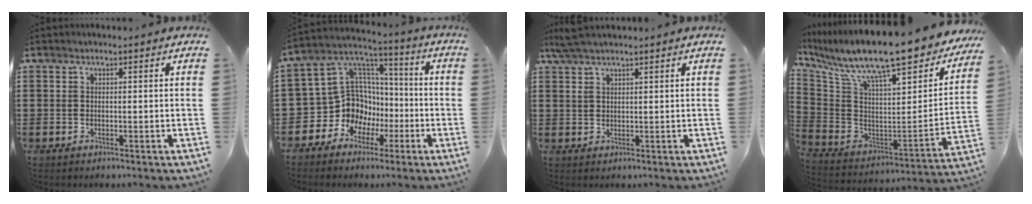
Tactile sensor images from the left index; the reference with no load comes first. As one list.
[{"total": 11.3, "force": [-2.9, 10.3, 3.6], "torque": [-0.127, -0.008, -0.049]}, {"total": 3.0, "force": [2.2, 0.6, 1.9], "torque": [-0.042, 0.004, 0.041]}, {"total": 13.7, "force": [10.6, 1.7, 8.5], "torque": [-0.182, -0.081, 0.172]}]